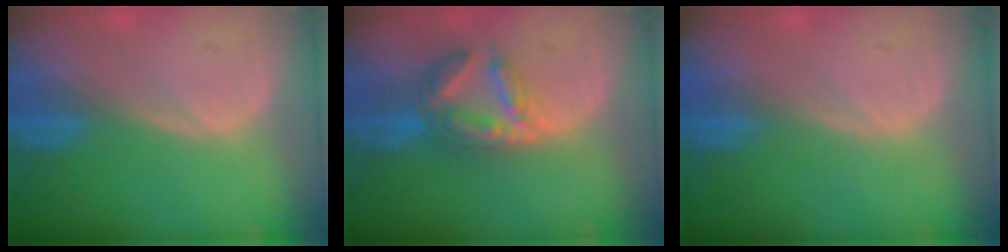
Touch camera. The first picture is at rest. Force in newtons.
{"total": 6.9, "press": 6.1, "slide": 3.4}
{"total": 0.0}